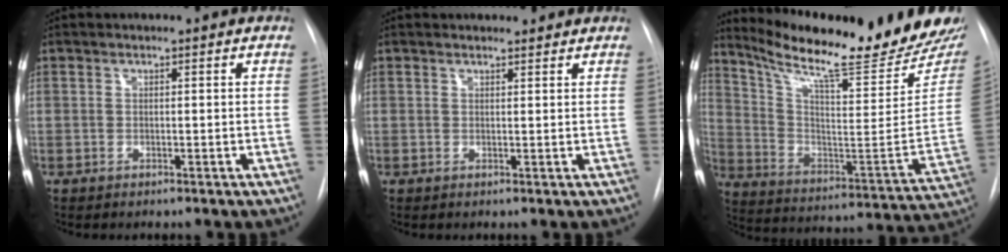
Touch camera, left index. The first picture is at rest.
{"total": 3.2, "force": [3.0, 0.9, 0.6], "torque": [-0.008, 0.014, 0.034]}
{"total": 25.4, "force": [21.9, 1.2, 12.9], "torque": [-0.215, -0.081, 0.318]}